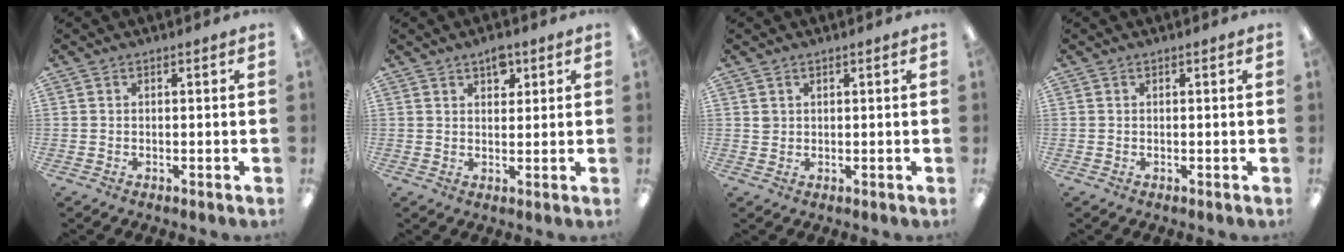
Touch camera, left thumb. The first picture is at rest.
{"total": 4.0, "force": [2.6, 2.3, 1.9], "torque": [-0.010, -0.011, 0.041]}
{"total": 1.3, "force": [0.7, 1.0, 0.2], "torque": [-0.005, 0.002, 0.013]}
{"total": 0.0}